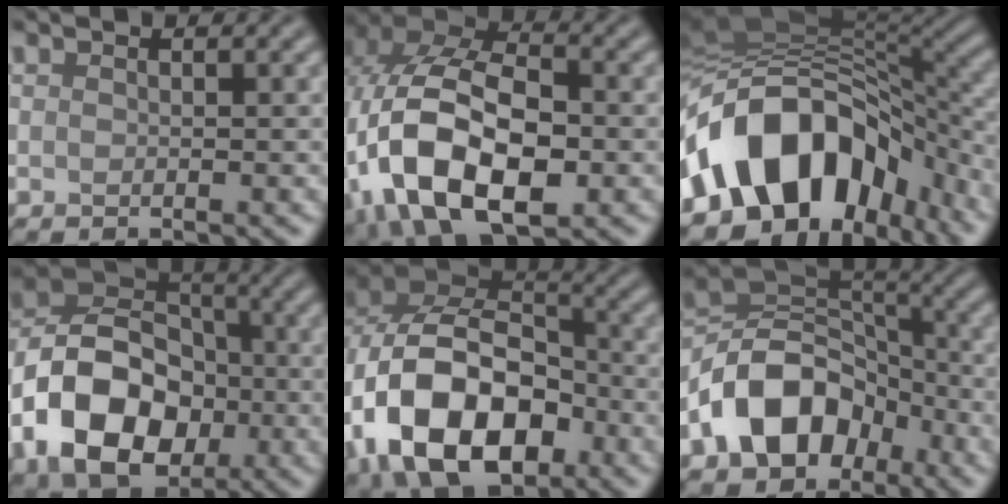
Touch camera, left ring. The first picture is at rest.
{"total": 14.8, "force": [-4.0, 8.9, 11.1], "torque": [-0.222, -0.006, -0.068]}
{"total": 15.1, "force": [-5.5, 9.6, 10.2], "torque": [-0.168, 0.016, -0.102]}
{"total": 12.1, "force": [-3.8, 8.5, 7.7], "torque": [-0.140, -0.002, -0.076]}
{"total": 14.9, "force": [-5.0, 9.9, 10.0], "torque": [-0.195, -0.028, -0.088]}
{"total": 9.8, "force": [-4.6, 6.9, 5.2], "torque": [-0.081, 0.005, -0.099]}